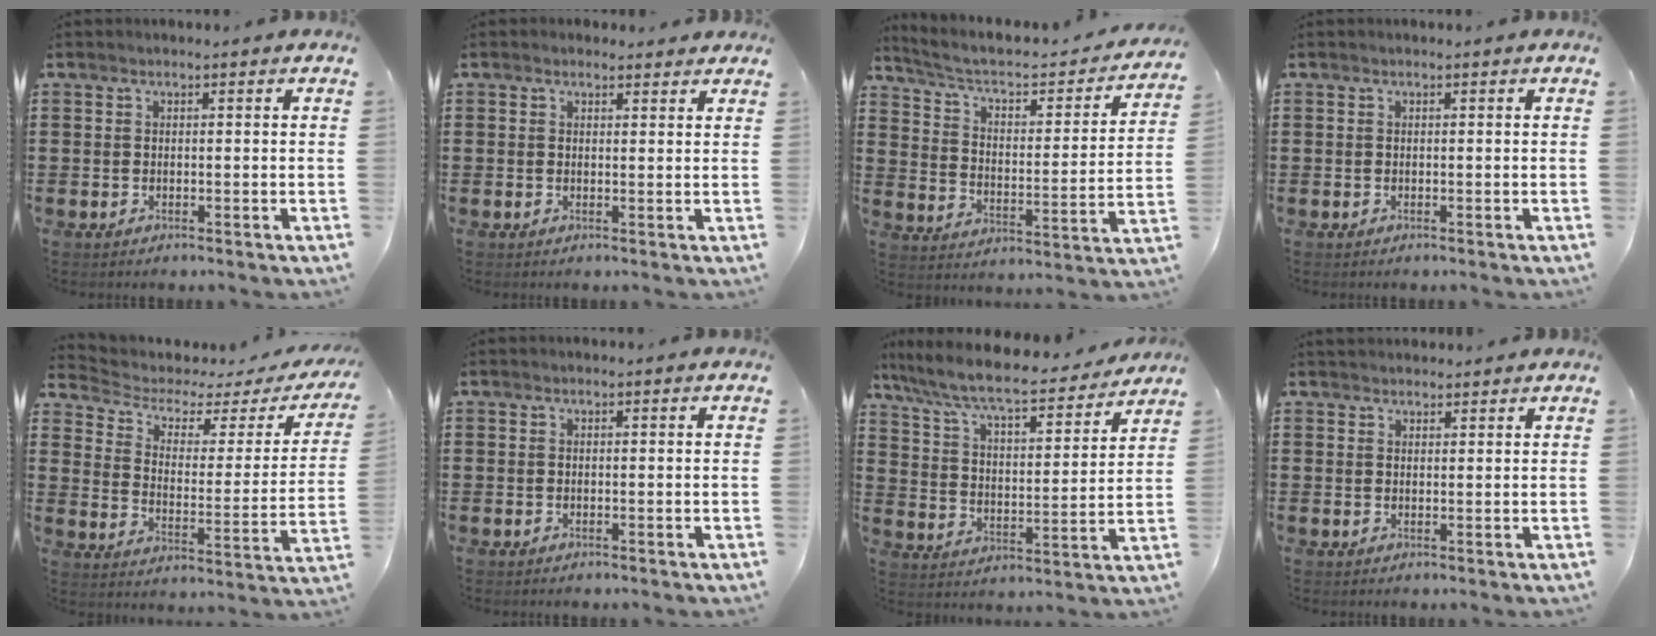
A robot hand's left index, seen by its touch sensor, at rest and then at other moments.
{"total": 1.3, "force": [1.2, 0.6, 0.1], "torque": [-0.007, 0.003, 0.023]}
{"total": 4.5, "force": [3.5, 1.4, 2.5], "torque": [-0.068, -0.029, 0.049]}
{"total": 0.0}
{"total": 3.3, "force": [2.1, 1.5, 1.9], "torque": [-0.056, -0.017, 0.027]}
{"total": 0.0}
{"total": 8.7, "force": [7.5, 1.0, 4.2], "torque": [-0.111, -0.045, 0.125]}
{"total": 1.7, "force": [1.5, 0.8, -0.3], "torque": [0.002, 0.004, 0.030]}